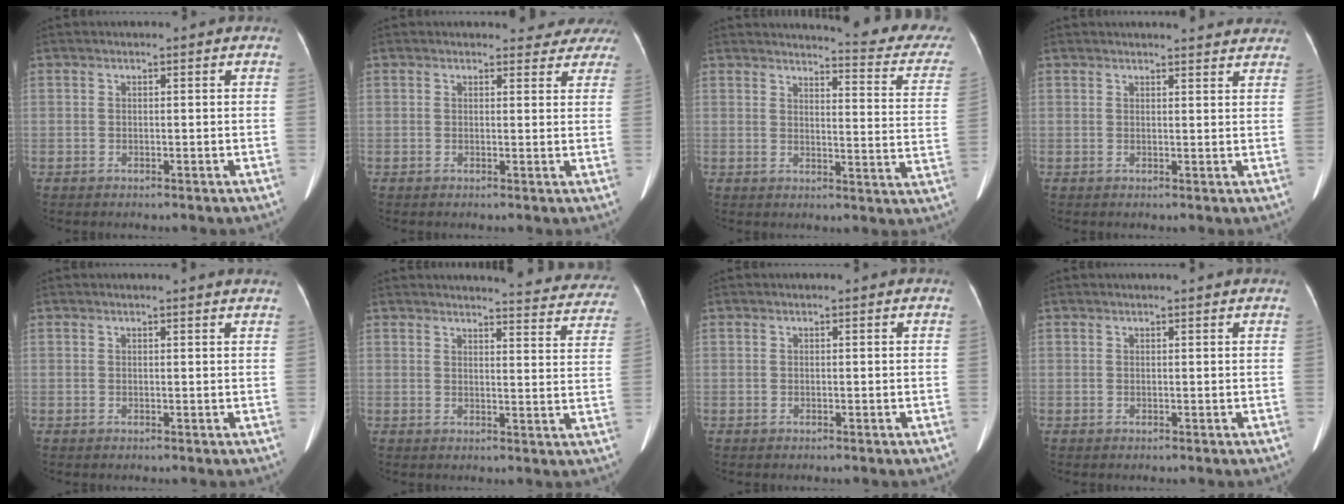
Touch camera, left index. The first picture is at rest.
{"total": 6.4, "force": [5.9, 2.5, 0.3], "torque": [0.027, -0.004, 0.038]}
{"total": 15.6, "force": [14.9, 1.4, 4.4], "torque": [-0.038, -0.089, 0.142]}
{"total": 8.2, "force": [7.8, 1.4, 2.2], "torque": [-0.015, 0.005, 0.072]}
{"total": 2.5, "force": [2.4, -0.3, 0.7], "torque": [-0.015, 0.000, 0.020]}
{"total": 14.4, "force": [14.0, 2.0, 2.9], "torque": [-0.005, -0.064, 0.129]}
{"total": 0.0}
{"total": 2.1, "force": [1.9, 0.0, 0.8], "torque": [-0.010, 0.017, 0.022]}